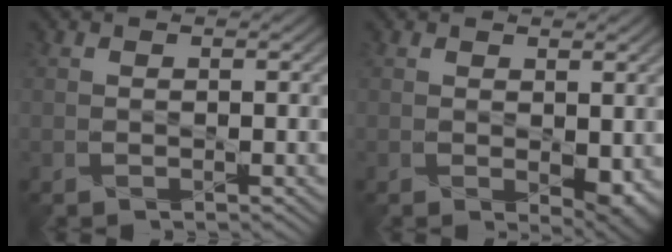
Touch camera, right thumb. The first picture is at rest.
{"total": 2.8, "force": [0.2, 1.5, 2.4], "torque": [-0.039, -0.012, 0.012]}